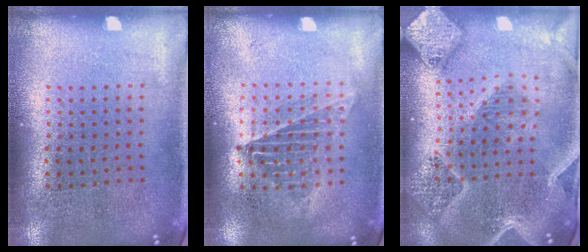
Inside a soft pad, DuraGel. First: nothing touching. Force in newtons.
{"total": 1.0, "press": 1.0, "slide": 0.2}
{"total": 2.9, "press": 2.6, "slide": 1.4}